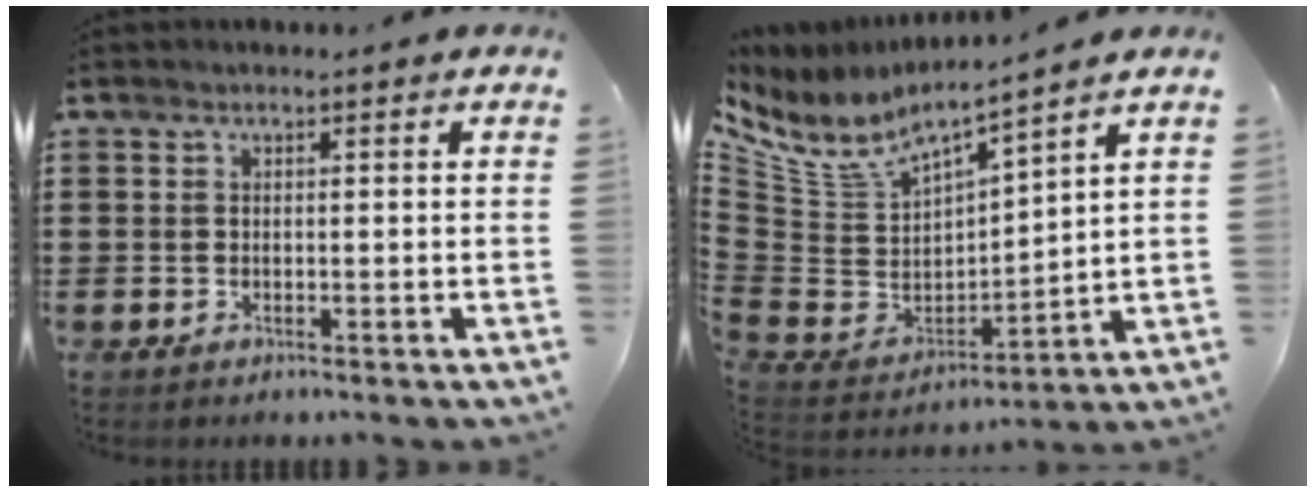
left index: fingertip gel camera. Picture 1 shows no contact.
{"total": 5.8, "force": [4.7, 2.1, 2.6], "torque": [-0.077, -0.039, 0.080]}